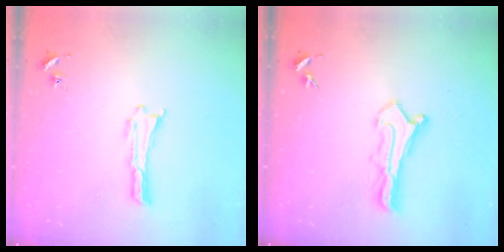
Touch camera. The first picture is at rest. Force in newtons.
{"total": 1.1, "press": 1.1, "slide": 0.1}